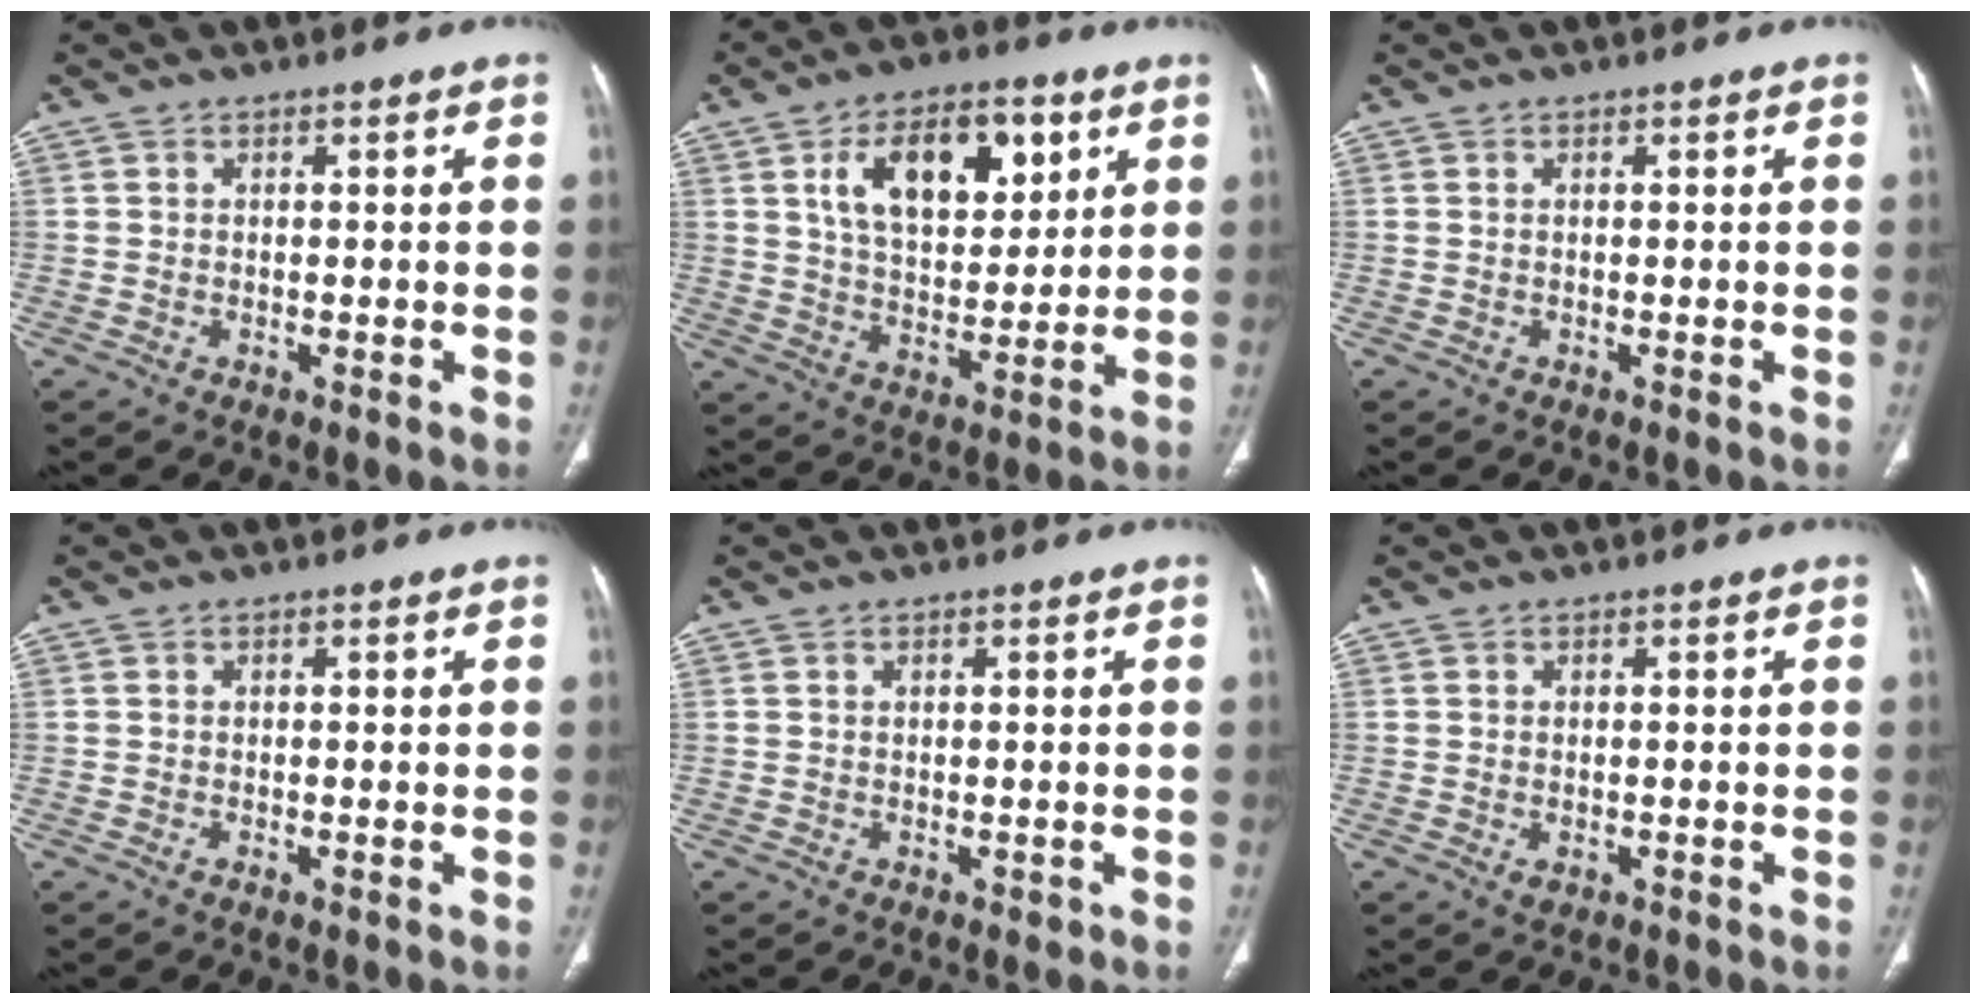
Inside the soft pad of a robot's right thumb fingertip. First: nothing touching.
{"total": 16.5, "force": [6.4, 9.1, 12.1], "torque": [-0.151, -0.018, 0.111]}
{"total": 0.0}
{"total": 0.8, "force": [-0.2, 0.4, 0.7], "torque": [-0.014, -0.002, -0.005]}
{"total": 0.6, "force": [0.0, 0.5, 0.3], "torque": [-0.003, 0.000, 0.001]}
{"total": 1.3, "force": [-0.3, 0.9, 0.9], "torque": [-0.014, 0.000, -0.001]}